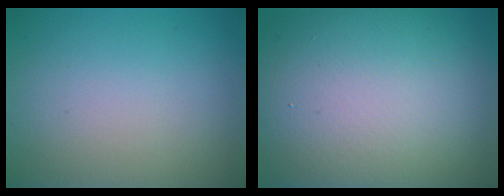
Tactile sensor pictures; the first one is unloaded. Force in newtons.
{"total": 16.3, "press": 16.3, "slide": 0.9}